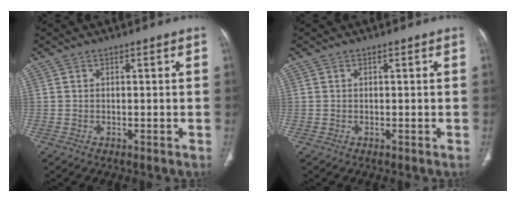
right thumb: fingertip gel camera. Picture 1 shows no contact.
{"total": 0.0}